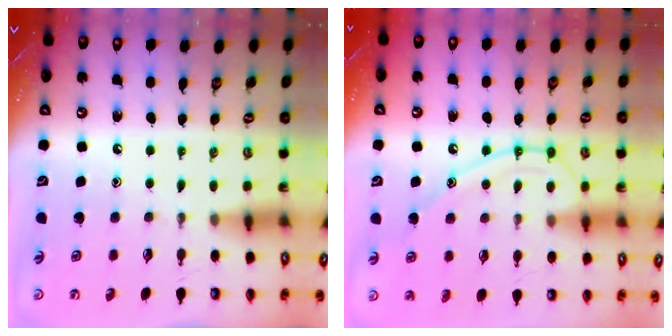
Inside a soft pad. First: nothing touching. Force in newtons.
{"total": 13.6, "press": 13.5, "slide": 1.3}